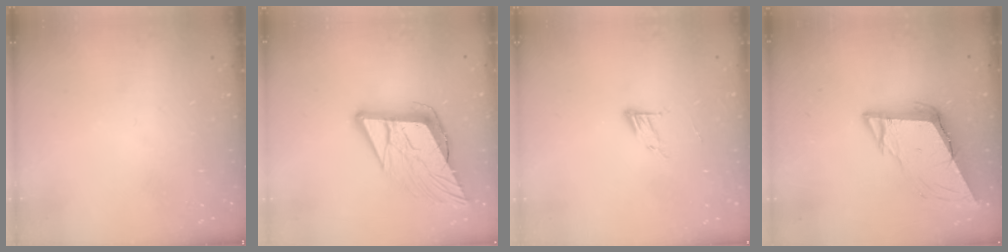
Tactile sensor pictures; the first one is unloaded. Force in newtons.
{"total": 13.5, "press": 12.9, "slide": 3.8}
{"total": 5.0, "press": 4.9, "slide": 0.5}
{"total": 10.3, "press": 9.9, "slide": 2.9}